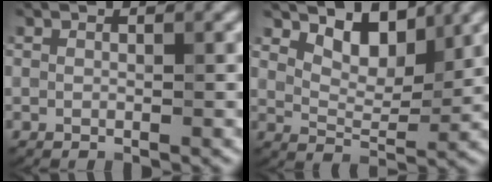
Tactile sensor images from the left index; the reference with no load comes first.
{"total": 4.4, "force": [2.9, 2.1, 2.5], "torque": [-0.048, -0.011, 0.039]}